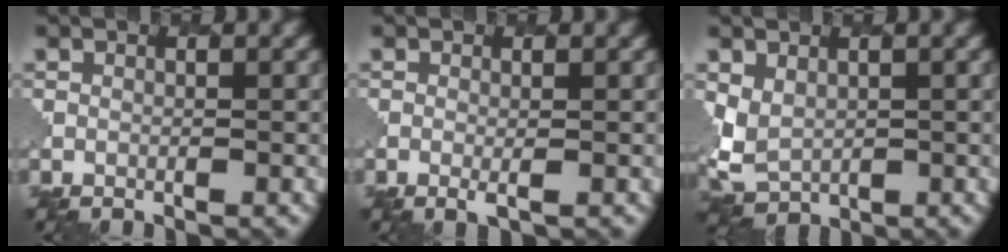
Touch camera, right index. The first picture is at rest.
{"total": 0.7, "force": [0.0, 0.1, 0.7], "torque": [-0.015, -0.006, 0.001]}
{"total": 3.6, "force": [0.8, 2.8, 2.1], "torque": [-0.056, -0.012, 0.018]}